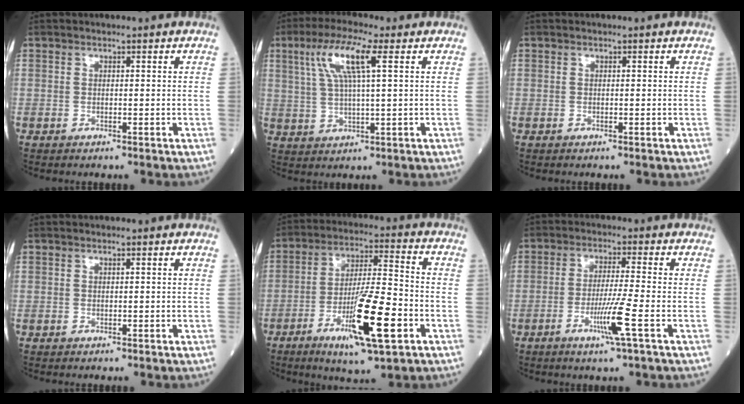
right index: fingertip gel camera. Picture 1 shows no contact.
{"total": 8.6, "force": [3.3, 0.7, 7.9], "torque": [-0.166, 0.018, 0.064]}
{"total": 0.0}
{"total": 0.0}
{"total": 14.2, "force": [-5.8, 1.4, 12.9], "torque": [-0.229, -0.019, -0.097]}
{"total": 6.5, "force": [-2.5, -1.0, 5.9], "torque": [-0.114, -0.017, -0.050]}